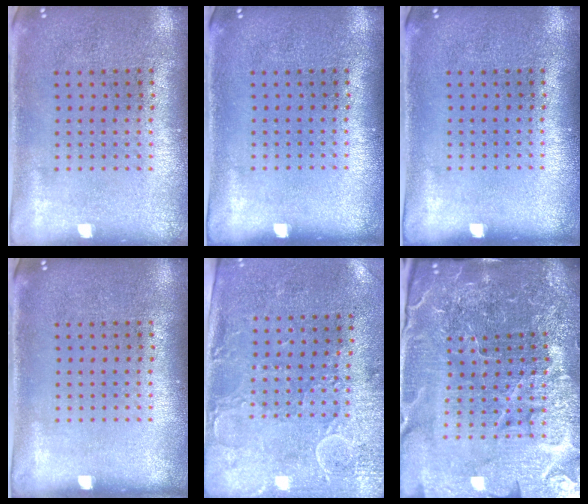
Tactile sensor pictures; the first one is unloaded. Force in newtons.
{"total": 0.0}
{"total": 0.0}
{"total": 0.0}
{"total": 2.9, "press": 2.4, "slide": 1.7}
{"total": 6.7, "press": 5.9, "slide": 3.1}